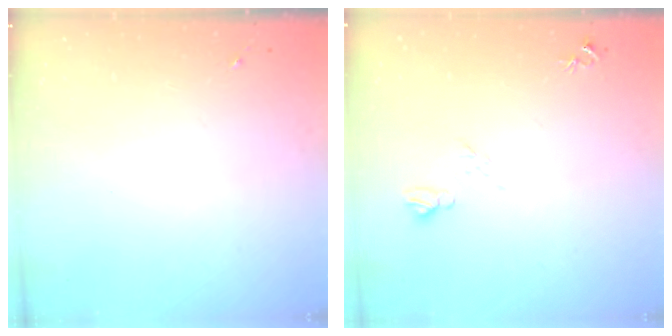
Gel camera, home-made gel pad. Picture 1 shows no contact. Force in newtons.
{"total": 6.7, "press": 6.7, "slide": 0.7}